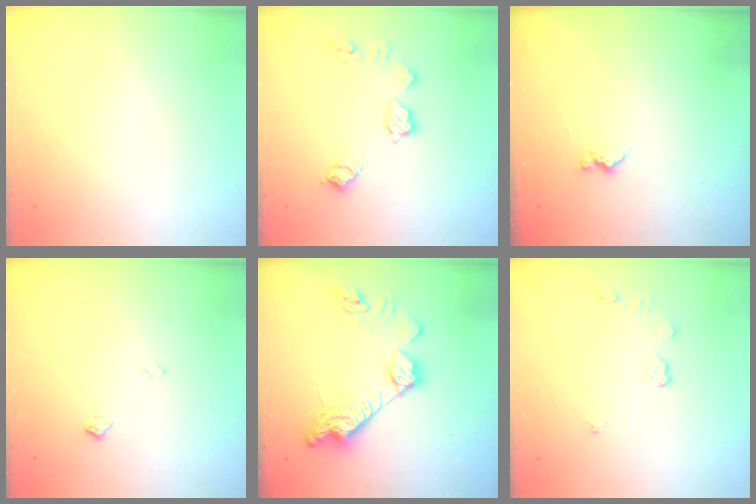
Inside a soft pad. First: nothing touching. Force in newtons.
{"total": 10.7, "press": 10.7, "slide": 0.4}
{"total": 7.3, "press": 7.3, "slide": 0.8}
{"total": 5.6, "press": 5.6, "slide": 0.8}
{"total": 17.4, "press": 17.3, "slide": 1.2}
{"total": 3.9, "press": 3.9, "slide": 0.5}